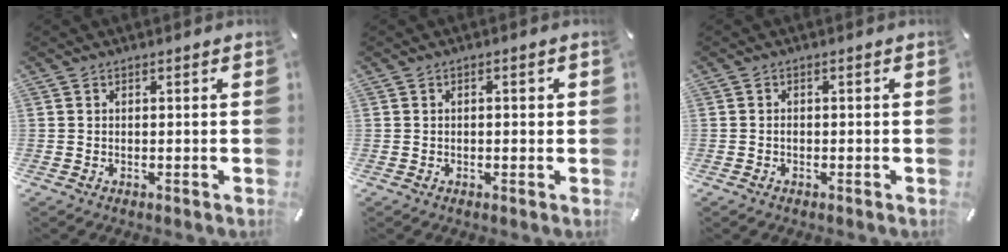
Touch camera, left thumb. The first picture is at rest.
{"total": 1.3, "force": [-0.2, 0.7, 1.0], "torque": [-0.020, 0.005, -0.005]}
{"total": 0.9, "force": [-0.4, 0.6, 0.6], "torque": [-0.011, 0.001, -0.009]}